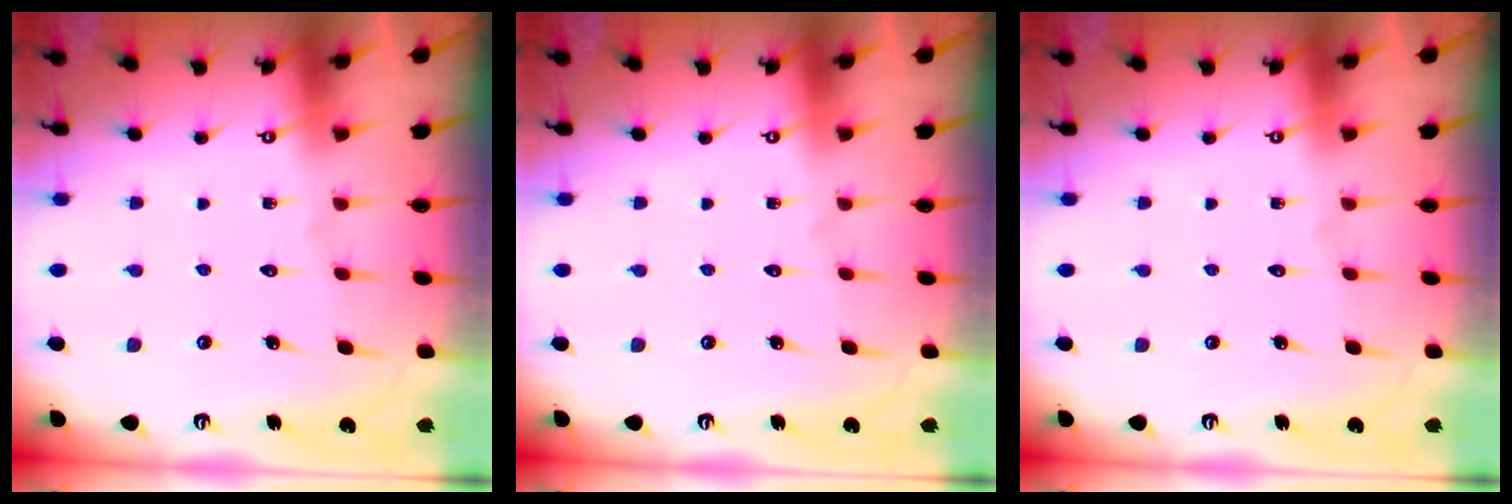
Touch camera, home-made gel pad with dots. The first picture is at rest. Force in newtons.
{"total": 0.0}
{"total": 0.0}